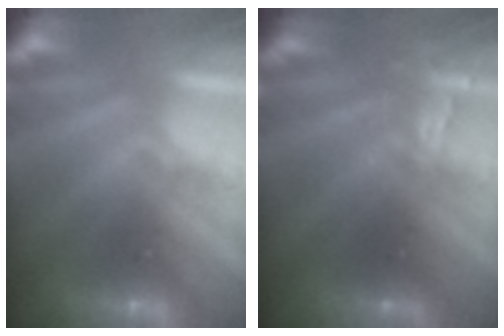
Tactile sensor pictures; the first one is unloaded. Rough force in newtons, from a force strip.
{"total": 2.6}